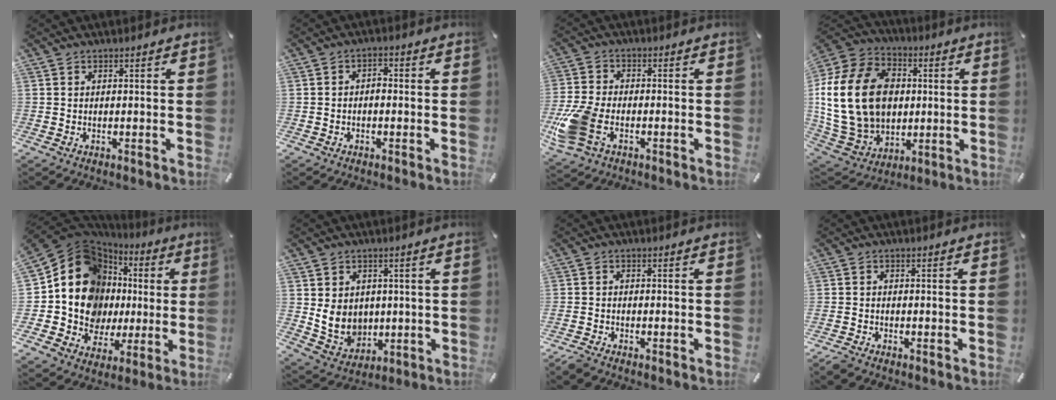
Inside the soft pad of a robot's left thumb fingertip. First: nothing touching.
{"total": 2.3, "force": [-0.9, 1.5, 1.5], "torque": [-0.029, 0.009, -0.019]}
{"total": 11.8, "force": [-4.4, 7.5, 8.0], "torque": [-0.182, 0.004, -0.077]}
{"total": 25.1, "force": [1.7, 19.4, 15.8], "torque": [-0.326, 0.009, 0.038]}
{"total": 16.0, "force": [2.7, 14.1, 7.0], "torque": [-0.130, -0.044, 0.065]}
{"total": 8.0, "force": [1.4, 7.3, 2.8], "torque": [-0.075, -0.016, 0.028]}
{"total": 1.9, "force": [-1.7, 0.6, 0.6], "torque": [-0.025, 0.002, -0.039]}
{"total": 1.5, "force": [-1.4, 0.5, 0.4], "torque": [-0.015, 0.002, -0.029]}